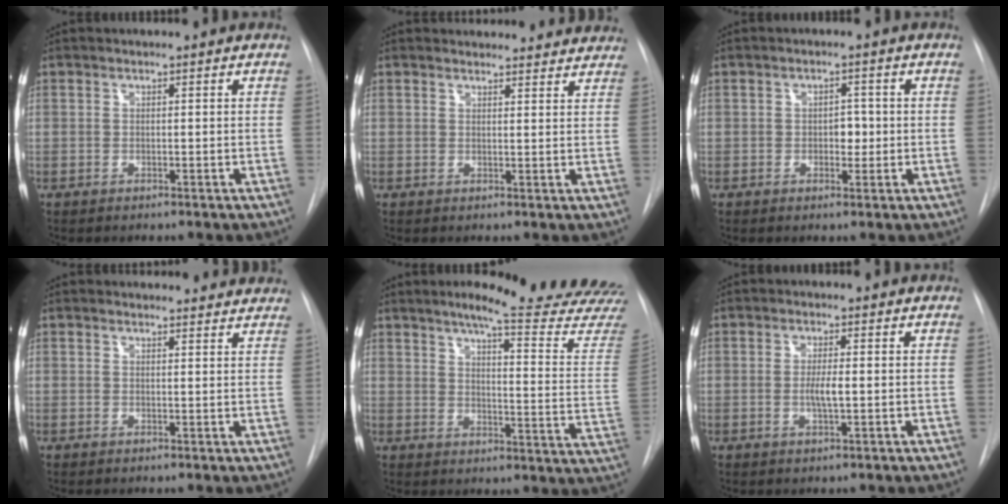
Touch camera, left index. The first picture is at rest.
{"total": 12.9, "force": [12.3, 3.2, 1.9], "torque": [0.001, 0.004, 0.125]}
{"total": 2.4, "force": [-0.6, 1.5, 1.8], "torque": [-0.020, -0.001, -0.008]}
{"total": 8.9, "force": [8.6, 2.1, 1.2], "torque": [0.010, 0.007, 0.076]}
{"total": 22.9, "force": [20.9, 0.0, 9.2], "torque": [-0.119, -0.122, 0.239]}
{"total": 2.7, "force": [-0.7, 0.3, 2.6], "torque": [-0.051, -0.006, -0.010]}